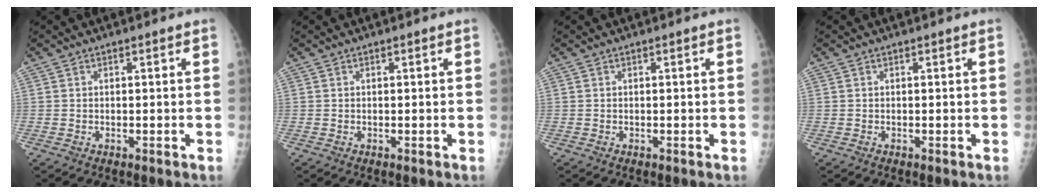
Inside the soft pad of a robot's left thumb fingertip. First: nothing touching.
{"total": 0.0}
{"total": 0.0}
{"total": 0.0}